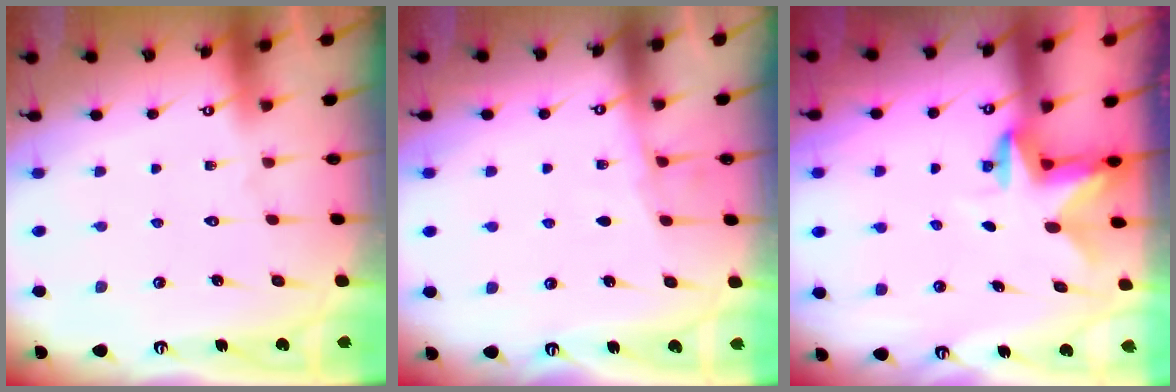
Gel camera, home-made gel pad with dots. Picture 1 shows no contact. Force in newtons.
{"total": 3.8, "press": 3.8, "slide": 0.5}
{"total": 2.6, "press": 2.6, "slide": 0.6}